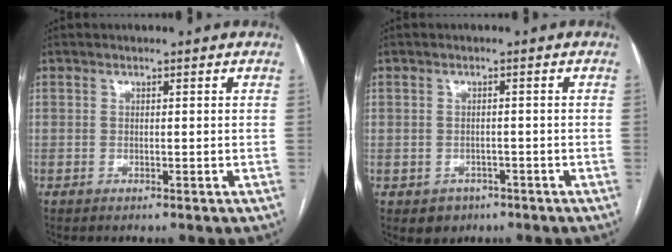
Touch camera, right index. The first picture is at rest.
{"total": 3.1, "force": [-1.5, 2.7, 0.5], "torque": [-0.001, 0.008, -0.012]}